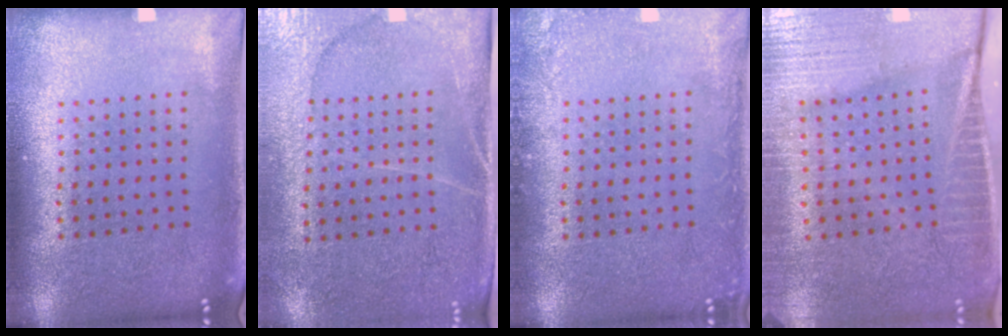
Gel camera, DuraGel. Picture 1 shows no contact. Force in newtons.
{"total": 3.0, "press": 2.8, "slide": 1.2}
{"total": 1.6, "press": 1.6, "slide": 0.3}
{"total": 4.1, "press": 3.6, "slide": 1.9}